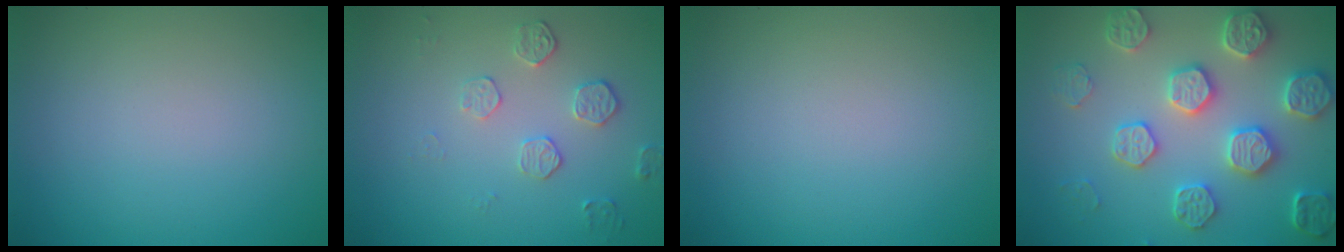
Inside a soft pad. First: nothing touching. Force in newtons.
{"total": 1.9, "press": 1.3, "slide": 1.3}
{"total": 0.0}
{"total": 6.2, "press": 5.6, "slide": 2.6}